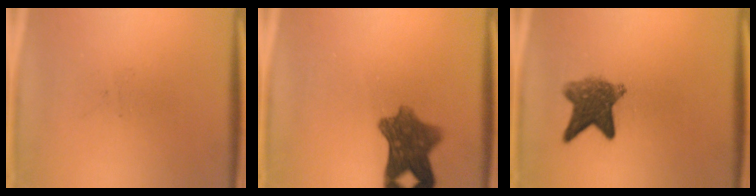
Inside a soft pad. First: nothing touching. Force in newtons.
{"total": 8.2}
{"total": 7.0}